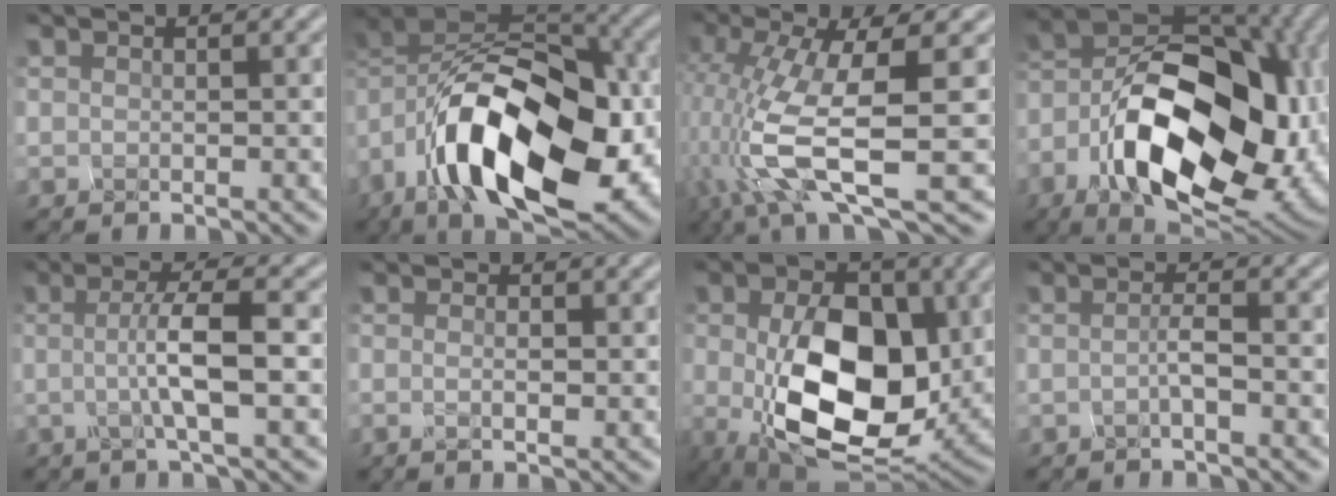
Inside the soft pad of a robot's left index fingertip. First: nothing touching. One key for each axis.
{"total": 14.2, "fx": -5.3, "fy": 8.3, "fz": 10.2, "tx": -0.158, "ty": -0.003, "tz": -0.087}
{"total": 9.3, "fx": -2.2, "fy": 3.1, "fz": 8.4, "tx": -0.198, "ty": -0.026, "tz": -0.022}
{"total": 16.5, "fx": -4.6, "fy": 10.4, "fz": 12.0, "tx": -0.197, "ty": -0.010, "tz": -0.064}
{"total": 3.9, "fx": -0.4, "fy": 0.4, "fz": 3.9, "tx": -0.073, "ty": 0.000, "tz": -0.004}
{"total": 1.1, "fx": -0.2, "fy": 0.4, "fz": 1.0, "tx": -0.019, "ty": -0.001, "tz": -0.003}
{"total": 12.7, "fx": -1.1, "fy": 8.5, "fz": 9.3, "tx": -0.180, "ty": -0.030, "tz": 0.006}
{"total": 1.0, "fx": -0.6, "fy": 0.0, "fz": 0.9, "tx": -0.022, "ty": -0.003, "tz": -0.006}